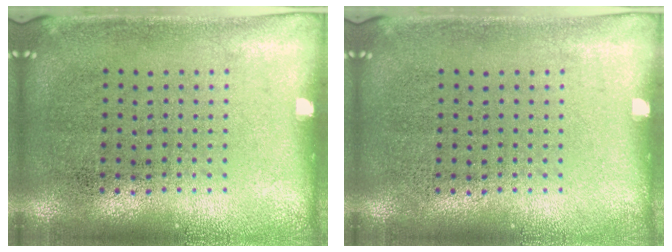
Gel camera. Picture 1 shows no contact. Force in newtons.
{"total": 0.0}